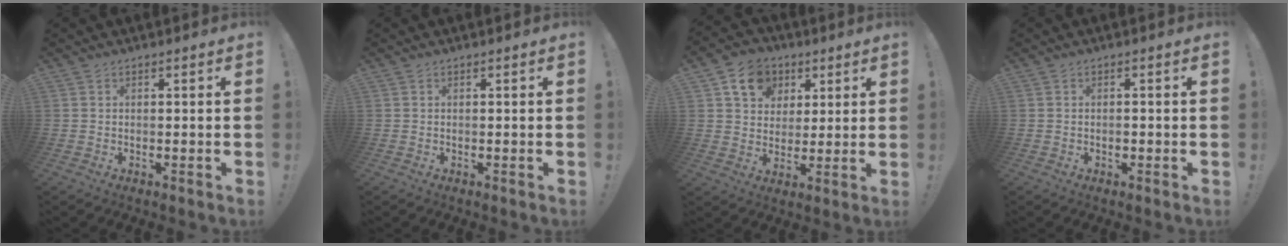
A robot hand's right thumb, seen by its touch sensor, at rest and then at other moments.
{"total": 0.0}
{"total": 11.2, "force": [4.9, 9.1, 4.1], "torque": [-0.059, -0.019, 0.097]}
{"total": 0.7, "force": [-0.3, 0.5, 0.5], "torque": [-0.007, 0.001, -0.005]}